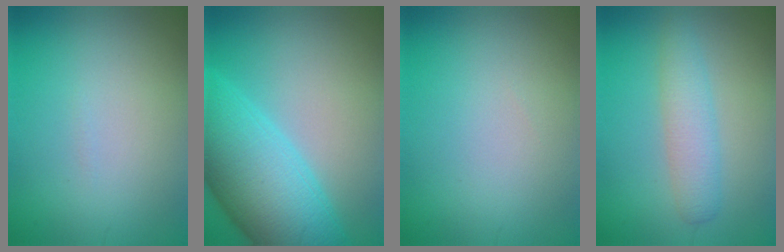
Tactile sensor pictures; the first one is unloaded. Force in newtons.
{"total": 10.6, "press": 10.6, "slide": 0.3}
{"total": 0.0}
{"total": 3.0, "press": 3.0, "slide": 0.1}